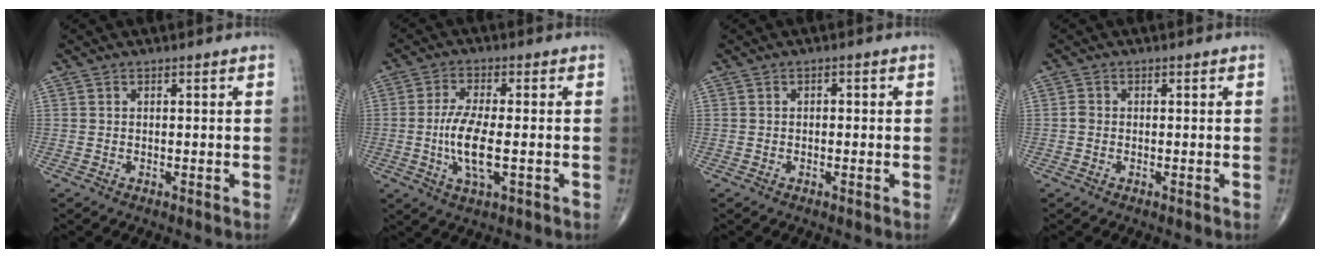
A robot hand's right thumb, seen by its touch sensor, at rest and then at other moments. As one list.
[{"total": 8.5, "force": [-1.3, 2.7, 8.0], "torque": [-0.168, -0.004, -0.025]}, {"total": 0.9, "force": [0.0, 0.6, 0.7], "torque": [-0.003, 0.002, -0.002]}, {"total": 1.0, "force": [-0.2, 0.8, 0.6], "torque": [-0.007, 0.002, -0.006]}]